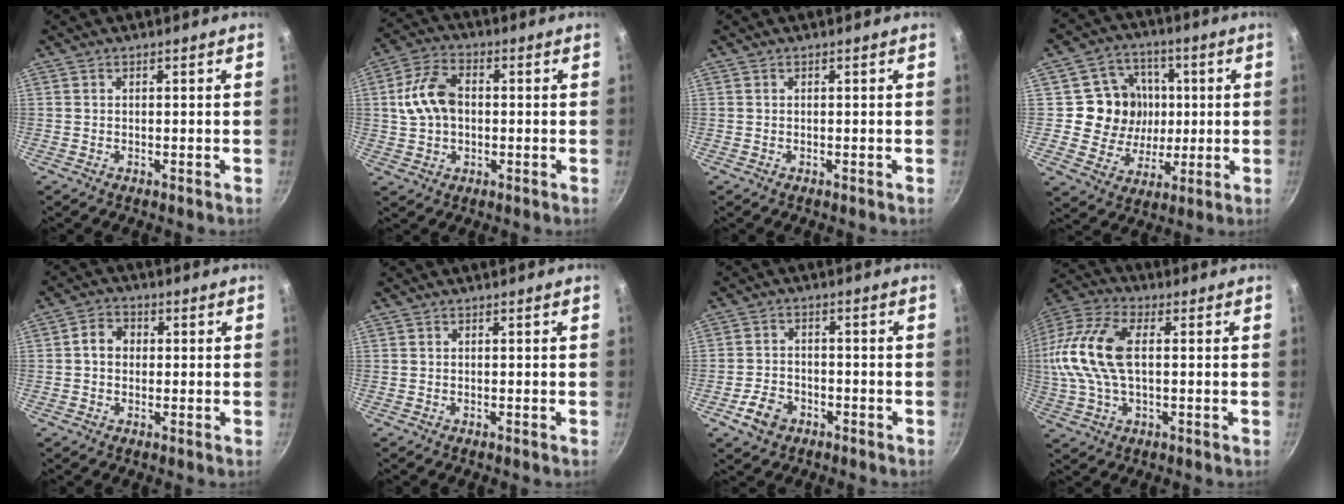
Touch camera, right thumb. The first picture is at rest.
{"total": 9.8, "force": [0.6, 6.7, 7.1], "torque": [-0.127, 0.021, 0.004]}
{"total": 0.0}
{"total": 13.0, "force": [1.5, 12.1, 4.6], "torque": [-0.037, 0.002, 0.023]}
{"total": 4.5, "force": [0.3, 3.8, 2.4], "torque": [-0.022, 0.012, -0.002]}
{"total": 0.0}
{"total": 5.9, "force": [-3.0, 4.1, 3.0], "torque": [-0.047, 0.023, -0.055]}
{"total": 16.1, "force": [1.2, 8.7, 13.5], "torque": [-0.279, 0.021, 0.006]}